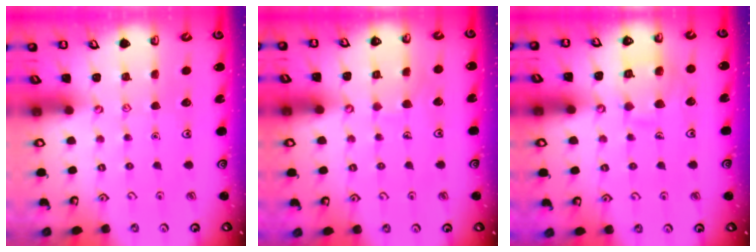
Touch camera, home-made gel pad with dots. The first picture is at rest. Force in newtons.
{"total": 4.9, "press": 4.8, "slide": 0.3}
{"total": 9.7, "press": 9.6, "slide": 0.8}